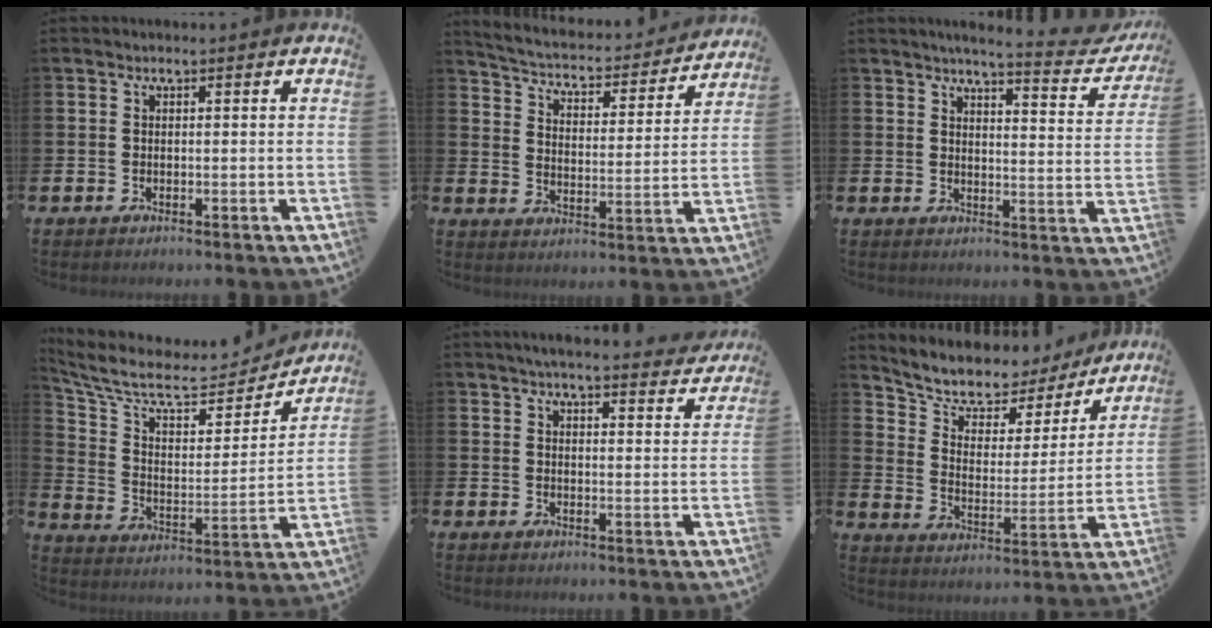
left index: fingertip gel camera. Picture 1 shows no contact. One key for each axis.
{"total": 4.6, "fx": 4.3, "fy": 1.1, "fz": 1.3, "tx": -0.051, "ty": -0.040, "tz": 0.064}
{"total": 4.6, "fx": 4.3, "fy": 0.0, "fz": 1.8, "tx": -0.028, "ty": -0.038, "tz": 0.064}
{"total": 8.7, "fx": 7.3, "fy": 3.4, "fz": 3.4, "tx": -0.096, "ty": -0.054, "tz": 0.120}
{"total": 4.8, "fx": 4.6, "fy": 0.1, "fz": 1.4, "tx": -0.024, "ty": -0.029, "tz": 0.079}
{"total": 7.9, "fx": 6.7, "fy": 3.6, "fz": 1.8, "tx": -0.070, "ty": -0.049, "tz": 0.116}